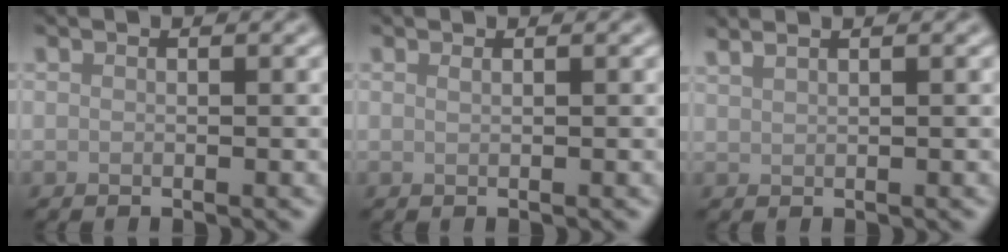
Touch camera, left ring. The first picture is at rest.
{"total": 0.6, "force": [0.4, 0.3, 0.4], "torque": [-0.001, -0.001, 0.004]}
{"total": 2.6, "force": [2.0, 1.0, 1.4], "torque": [-0.011, 0.011, 0.011]}